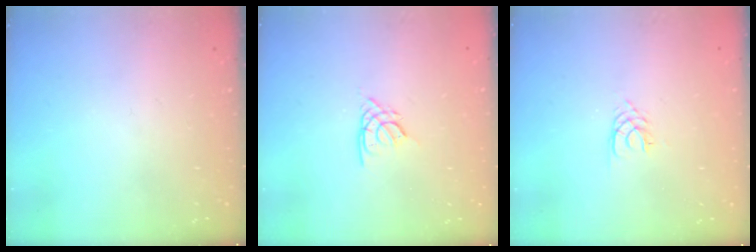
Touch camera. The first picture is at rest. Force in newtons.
{"total": 2.2, "press": 2.1, "slide": 0.5}
{"total": 1.7, "press": 1.7, "slide": 0.2}